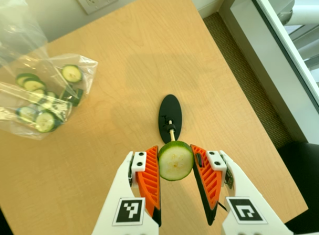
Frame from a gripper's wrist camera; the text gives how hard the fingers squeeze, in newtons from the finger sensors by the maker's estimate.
{"total": 11.1, "left": 11.7, "right": 10.5}